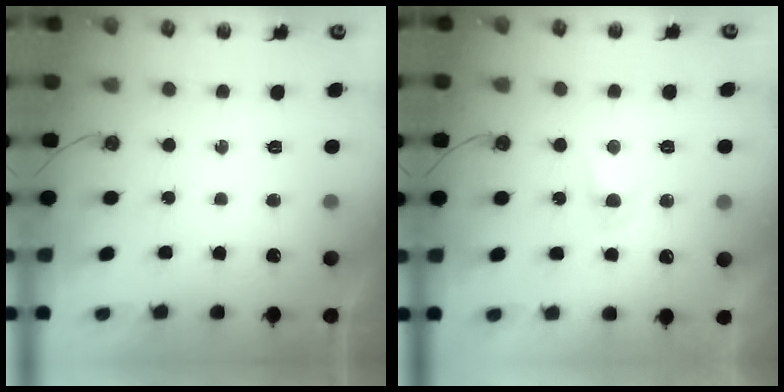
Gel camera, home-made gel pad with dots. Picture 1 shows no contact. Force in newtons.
{"total": 2.2, "press": 2.2, "slide": 0.3}